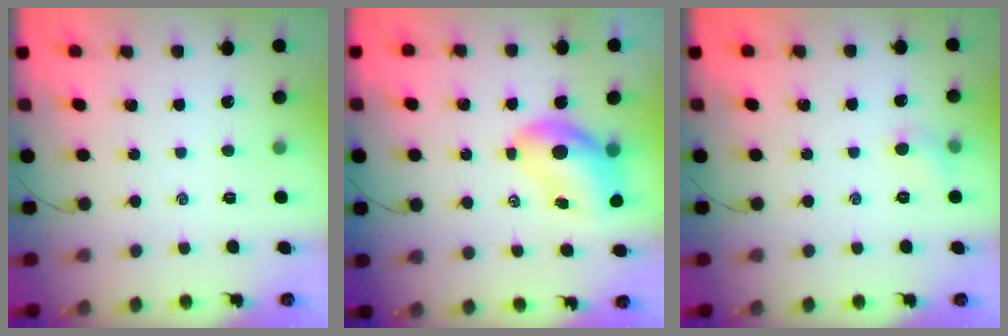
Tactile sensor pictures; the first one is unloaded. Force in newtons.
{"total": 8.4, "press": 8.3, "slide": 1.3}
{"total": 4.8, "press": 4.6, "slide": 1.4}